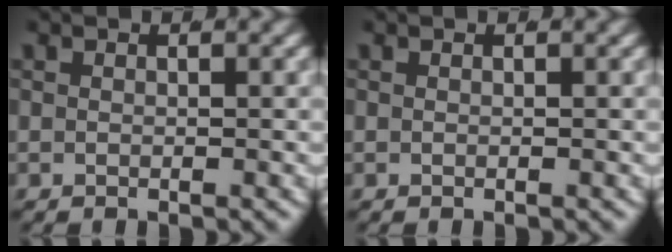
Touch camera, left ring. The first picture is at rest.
{"total": 0.0}